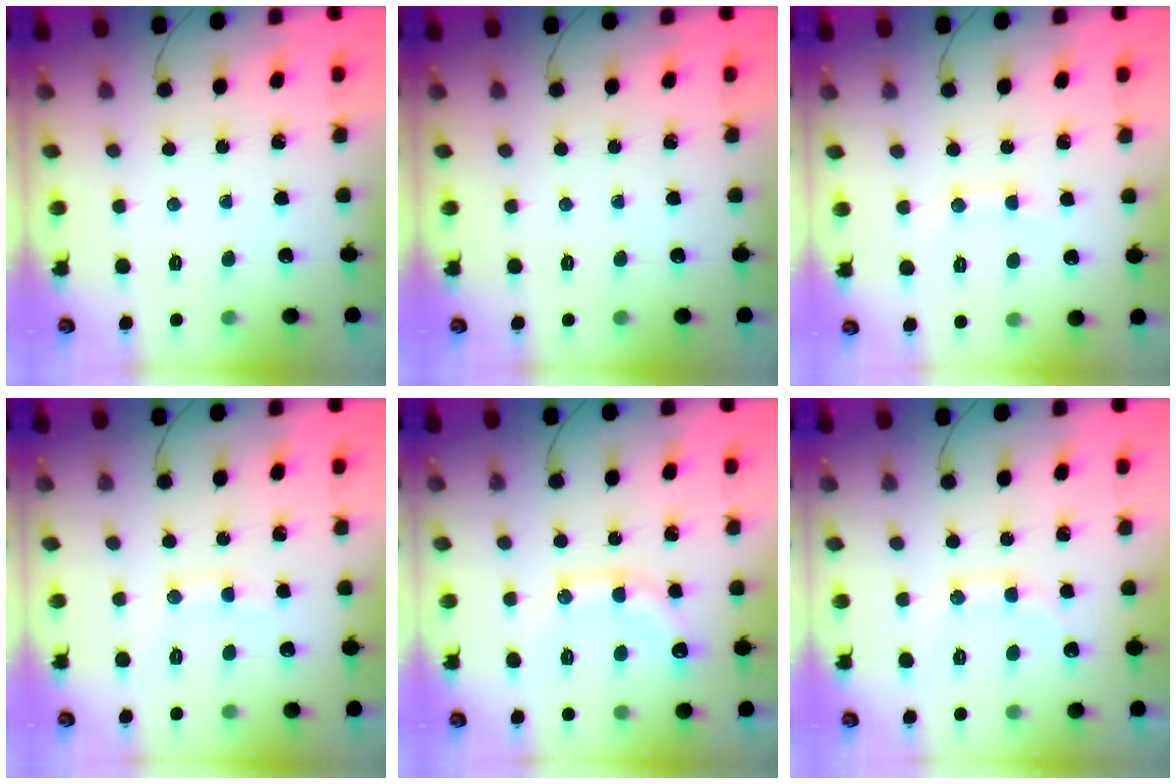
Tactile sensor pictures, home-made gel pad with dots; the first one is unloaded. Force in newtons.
{"total": 0.0}
{"total": 5.9, "press": 5.7, "slide": 1.6}
{"total": 6.4, "press": 6.1, "slide": 1.8}
{"total": 14.1, "press": 14.0, "slide": 1.2}
{"total": 10.3, "press": 10.2, "slide": 1.1}